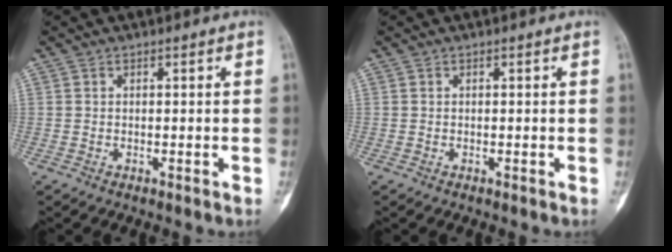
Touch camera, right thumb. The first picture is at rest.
{"total": 0.0}